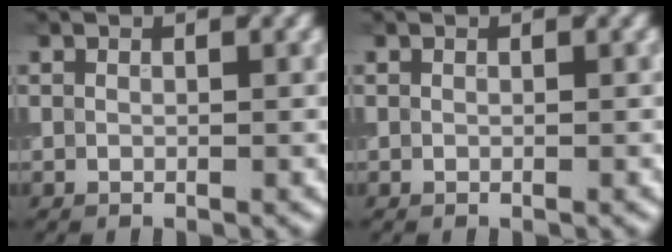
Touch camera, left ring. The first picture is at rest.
{"total": 0.0}